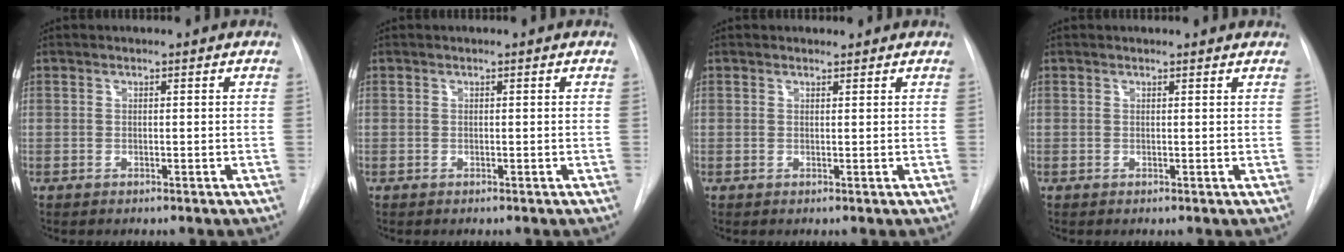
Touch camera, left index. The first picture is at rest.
{"total": 0.0}
{"total": 0.7, "force": [0.7, 0.2, -0.1], "torque": [-0.006, -0.001, 0.009]}
{"total": 2.7, "force": [2.7, 0.5, 0.4], "torque": [-0.011, 0.008, 0.021]}